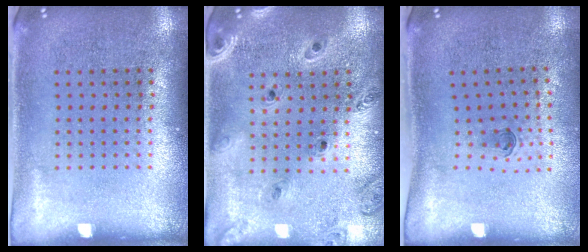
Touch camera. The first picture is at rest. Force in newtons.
{"total": 1.3, "press": 1.3, "slide": 0.2}
{"total": 0.6, "press": 0.3, "slide": 0.5}